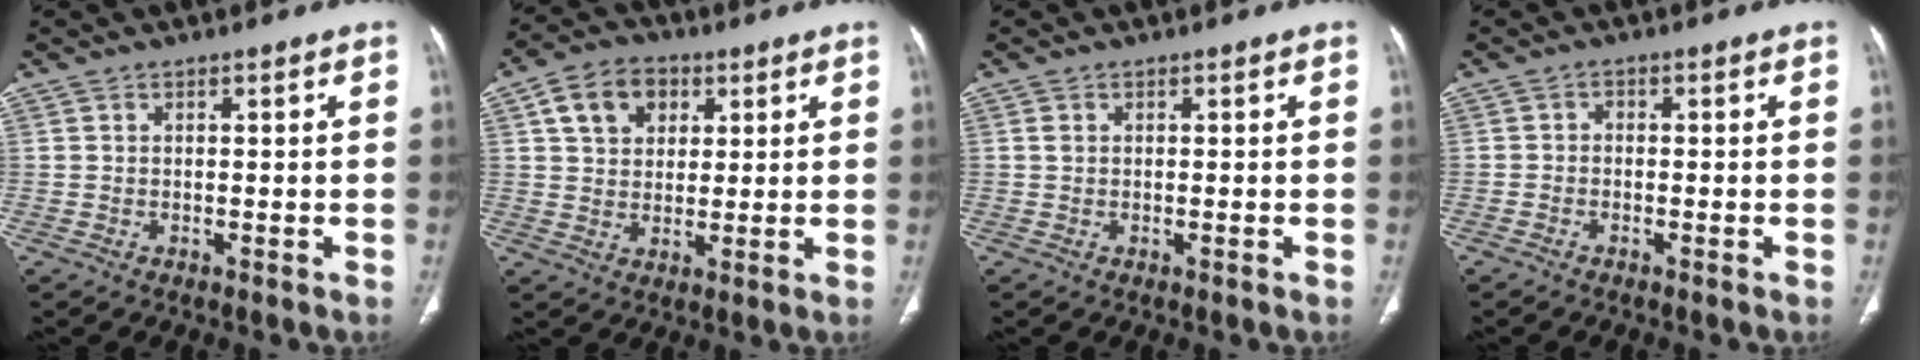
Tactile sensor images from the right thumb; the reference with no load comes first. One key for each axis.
{"total": 9.5, "fx": 3.6, "fy": 7.2, "fz": 5.1, "tx": -0.055, "ty": -0.002, "tz": 0.058}
{"total": 0.9, "fx": 0.0, "fy": 0.5, "fz": 0.7, "tx": -0.017, "ty": 0.001, "tz": 0.003}
{"total": 0.9, "fx": -0.6, "fy": 0.7, "fz": 0.3, "tx": 0.002, "ty": 0.007, "tz": -0.015}